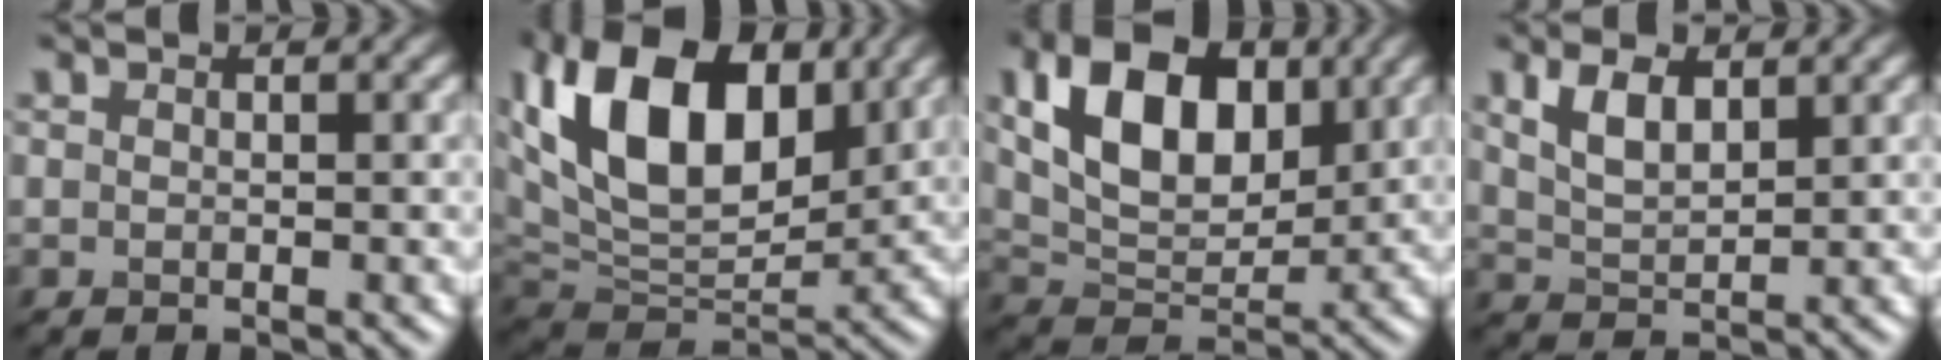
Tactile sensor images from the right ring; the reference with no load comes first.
{"total": 14.9, "force": [5.6, 8.7, 10.7], "torque": [-0.194, 0.025, 0.093]}
{"total": 10.1, "force": [3.6, 6.1, 7.2], "torque": [-0.130, 0.002, 0.062]}
{"total": 3.8, "force": [2.0, 1.8, 2.7], "torque": [-0.062, 0.002, 0.041]}